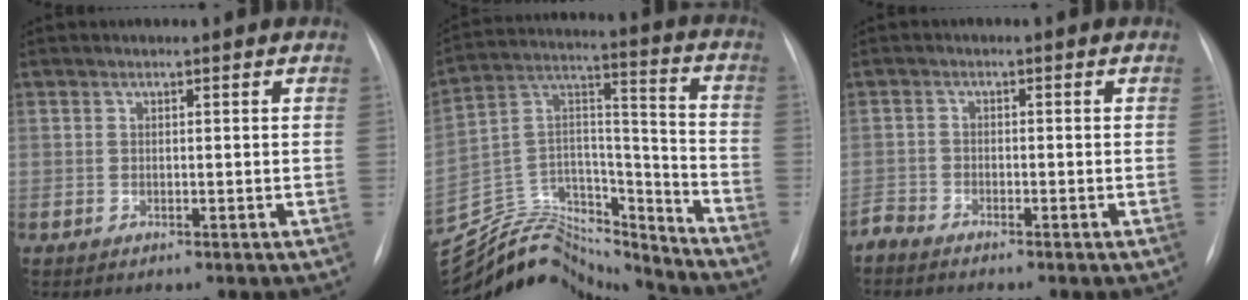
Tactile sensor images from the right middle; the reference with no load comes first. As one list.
[{"total": 21.0, "force": [-20.2, 4.5, 3.6], "torque": [-0.078, 0.058, -0.325]}, {"total": 2.0, "force": [-2.0, 0.2, -0.1], "torque": [0.002, -0.007, -0.039]}]